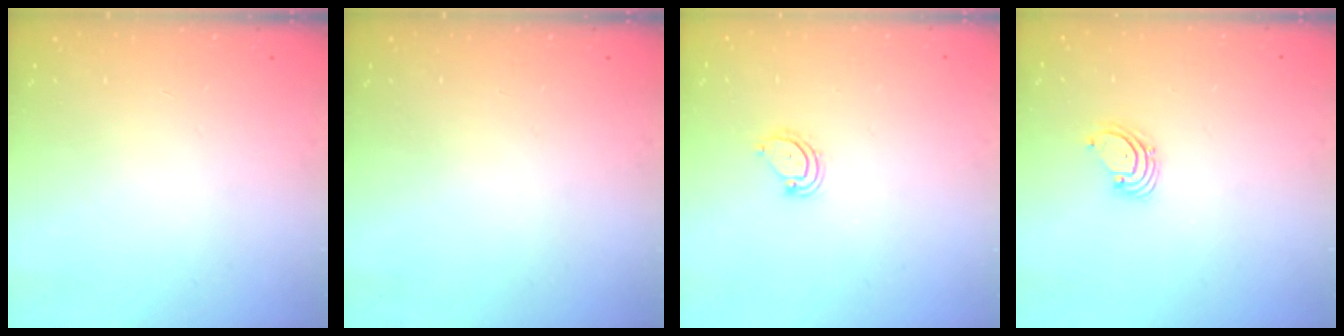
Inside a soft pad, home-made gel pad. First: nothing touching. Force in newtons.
{"total": 0.0}
{"total": 5.3, "press": 5.3, "slide": 0.4}
{"total": 1.6, "press": 1.6, "slide": 0.1}